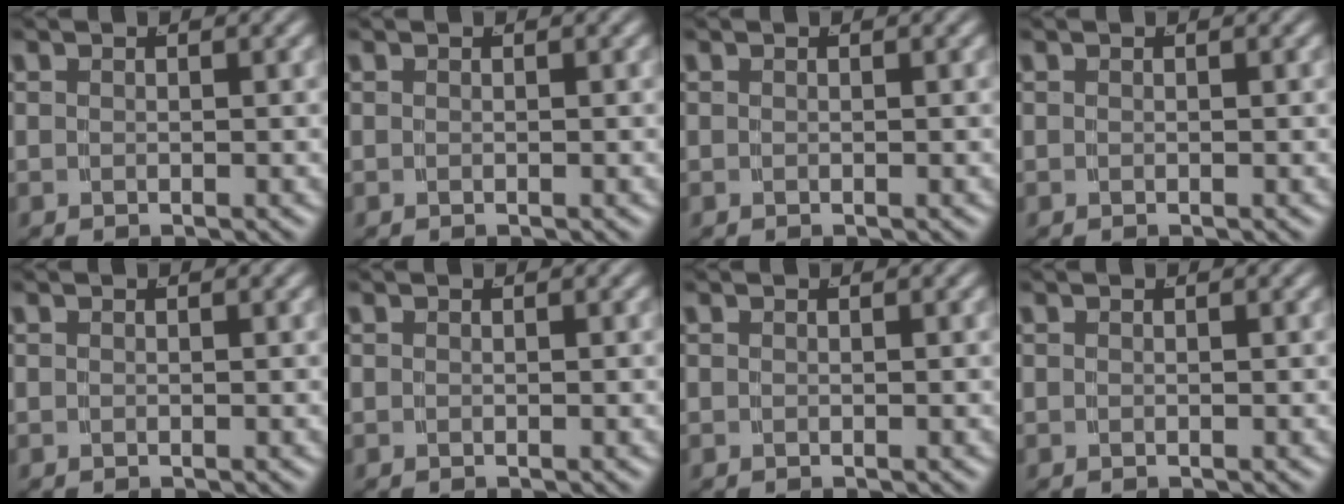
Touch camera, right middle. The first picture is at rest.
{"total": 0.0}
{"total": 0.0}
{"total": 0.0}
{"total": 0.0}
{"total": 0.0}
{"total": 0.0}
{"total": 0.0}